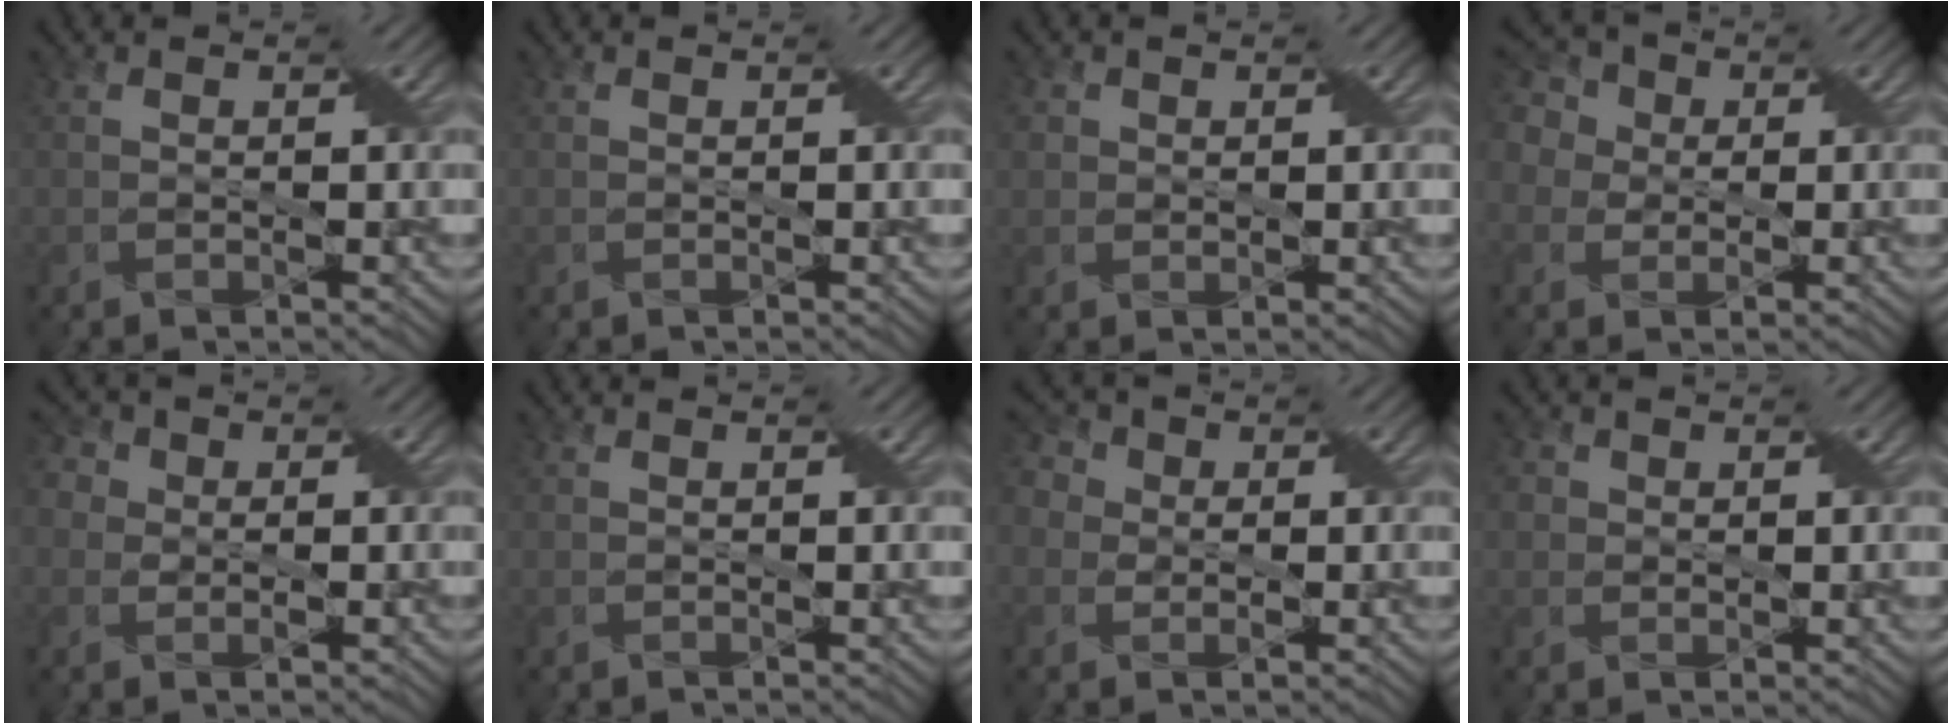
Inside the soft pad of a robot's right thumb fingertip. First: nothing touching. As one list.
[{"total": 0.0}, {"total": 1.6, "force": [0.6, 1.4, 0.5], "torque": [-0.013, -0.001, 0.011]}, {"total": 7.6, "force": [1.9, 6.4, 3.7], "torque": [-0.116, 0.036, 0.003]}, {"total": 4.8, "force": [0.9, 4.2, 2.2], "torque": [-0.041, 0.011, -0.017]}, {"total": 0.0}, {"total": 5.3, "force": [0.7, 4.7, 2.5], "torque": [-0.070, 0.017, -0.016]}, {"total": 2.2, "force": [0.7, 1.9, 0.7], "torque": [-0.023, 0.002, 0.009]}]